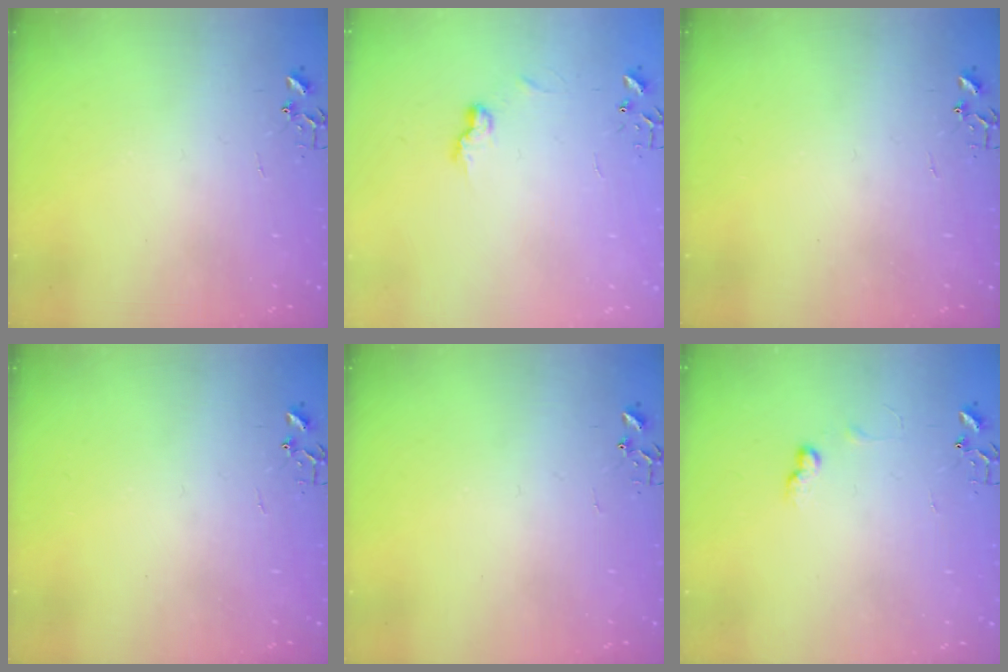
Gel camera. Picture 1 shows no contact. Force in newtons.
{"total": 6.7, "press": 6.7, "slide": 0.4}
{"total": 0.0}
{"total": 0.0}
{"total": 0.0}
{"total": 6.7, "press": 6.6, "slide": 0.9}